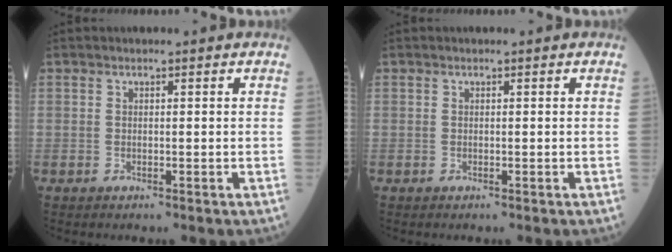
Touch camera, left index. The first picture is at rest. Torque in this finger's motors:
{"motor_torque": [0.00, 0.00, 0.00, 0.00]}